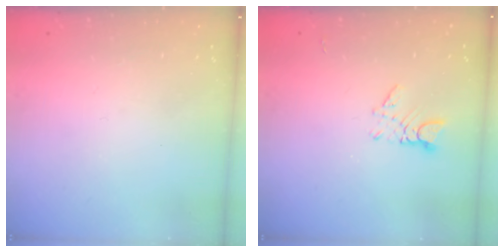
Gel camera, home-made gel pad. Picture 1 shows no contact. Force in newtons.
{"total": 2.5, "press": 2.4, "slide": 0.4}